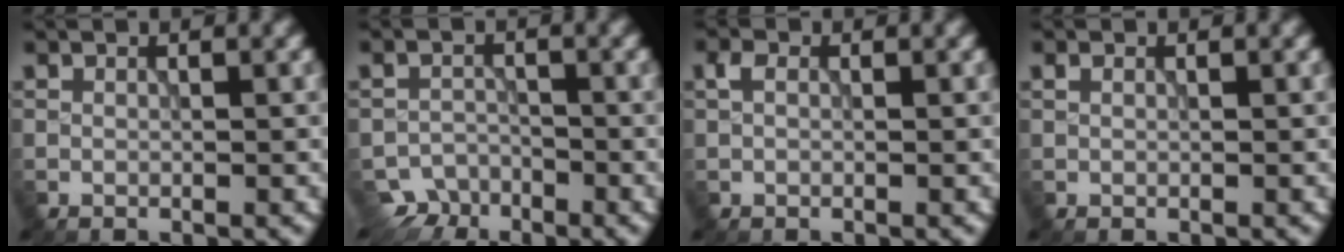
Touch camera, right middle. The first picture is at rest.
{"total": 3.1, "force": [-2.6, 1.7, 0.1], "torque": [0.013, -0.002, -0.042]}
{"total": 1.7, "force": [0.4, 1.2, 1.1], "torque": [-0.021, 0.002, 0.004]}
{"total": 0.7, "force": [0.3, 0.5, 0.4], "torque": [-0.010, 0.000, 0.007]}